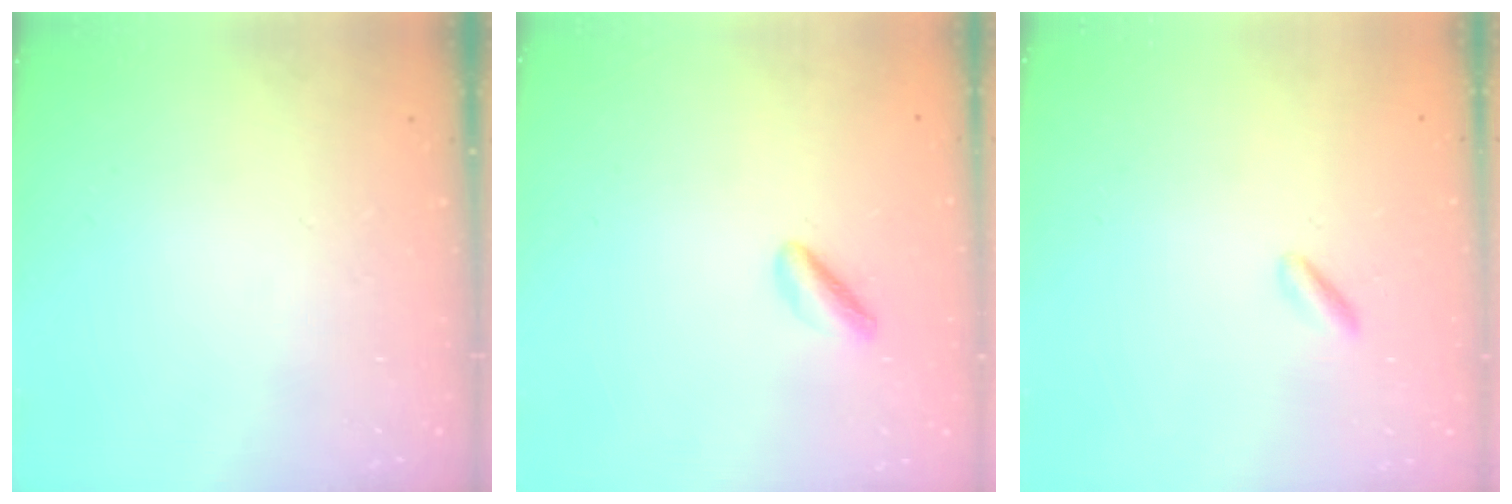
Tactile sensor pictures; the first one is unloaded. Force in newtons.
{"total": 1.9, "press": 1.6, "slide": 1.1}
{"total": 0.9, "press": 0.6, "slide": 0.6}